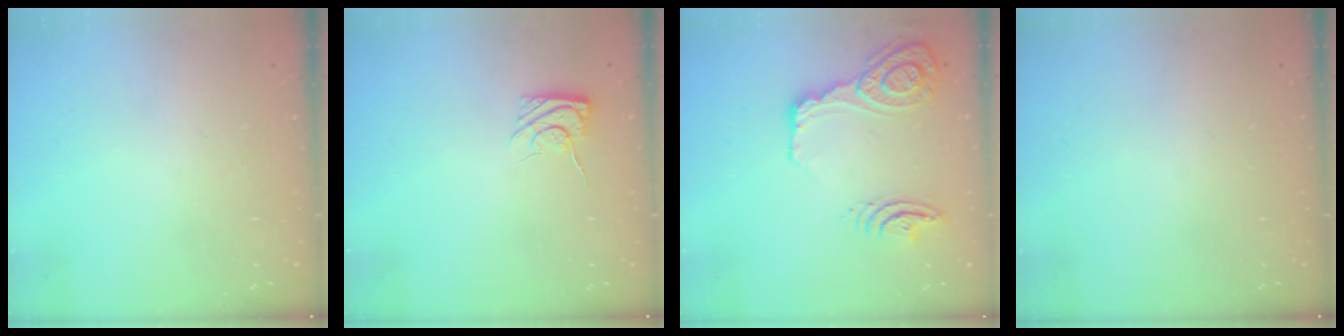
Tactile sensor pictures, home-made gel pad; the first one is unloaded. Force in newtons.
{"total": 6.1, "press": 5.9, "slide": 1.6}
{"total": 17.7, "press": 17.1, "slide": 4.4}
{"total": 0.0}